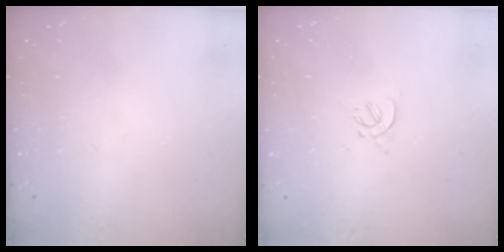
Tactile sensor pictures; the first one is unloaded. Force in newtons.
{"total": 1.7, "press": 1.7, "slide": 0.5}